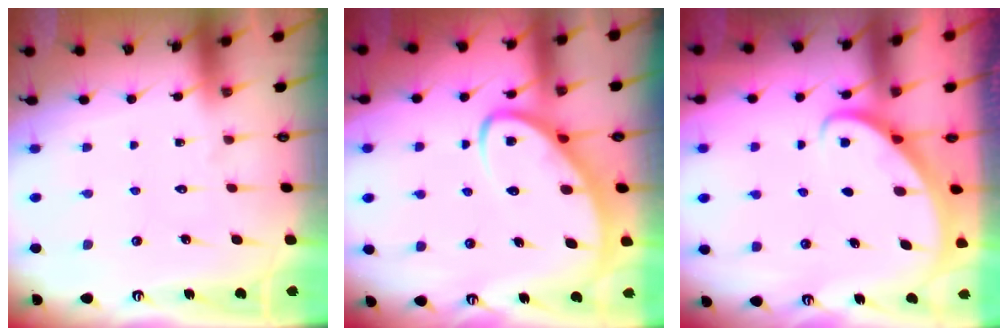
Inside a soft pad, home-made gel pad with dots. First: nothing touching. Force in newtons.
{"total": 5.8, "press": 5.7, "slide": 0.7}
{"total": 2.6, "press": 2.6, "slide": 0.2}